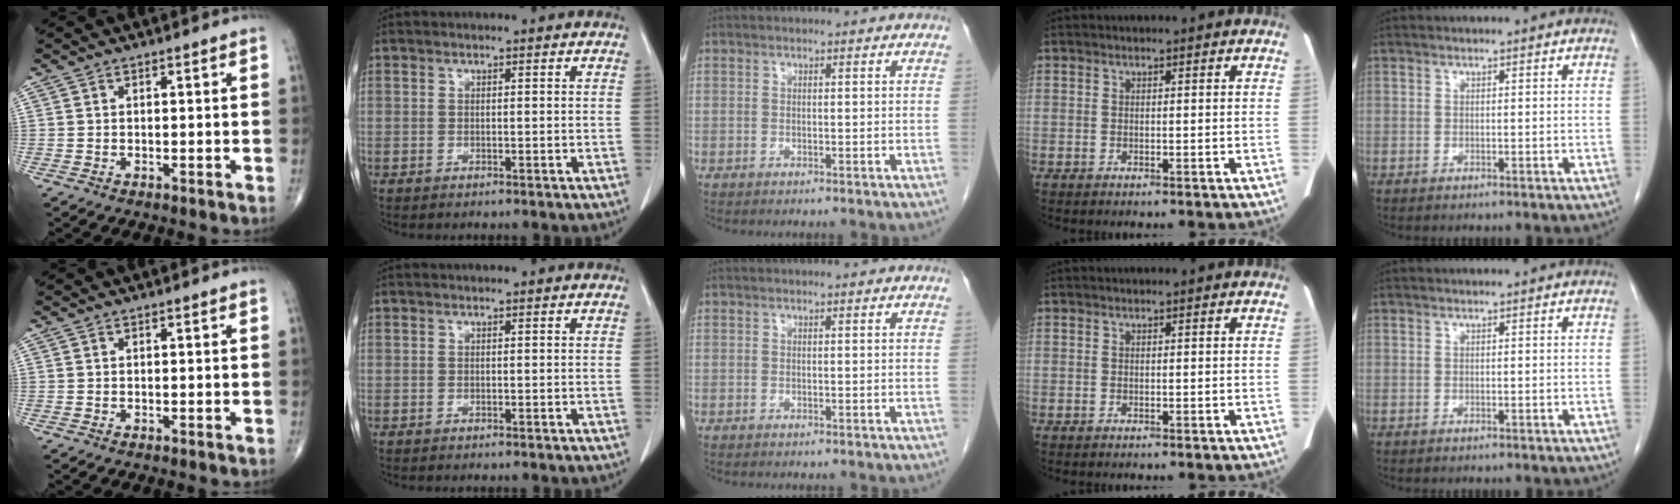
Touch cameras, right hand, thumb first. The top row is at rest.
{}